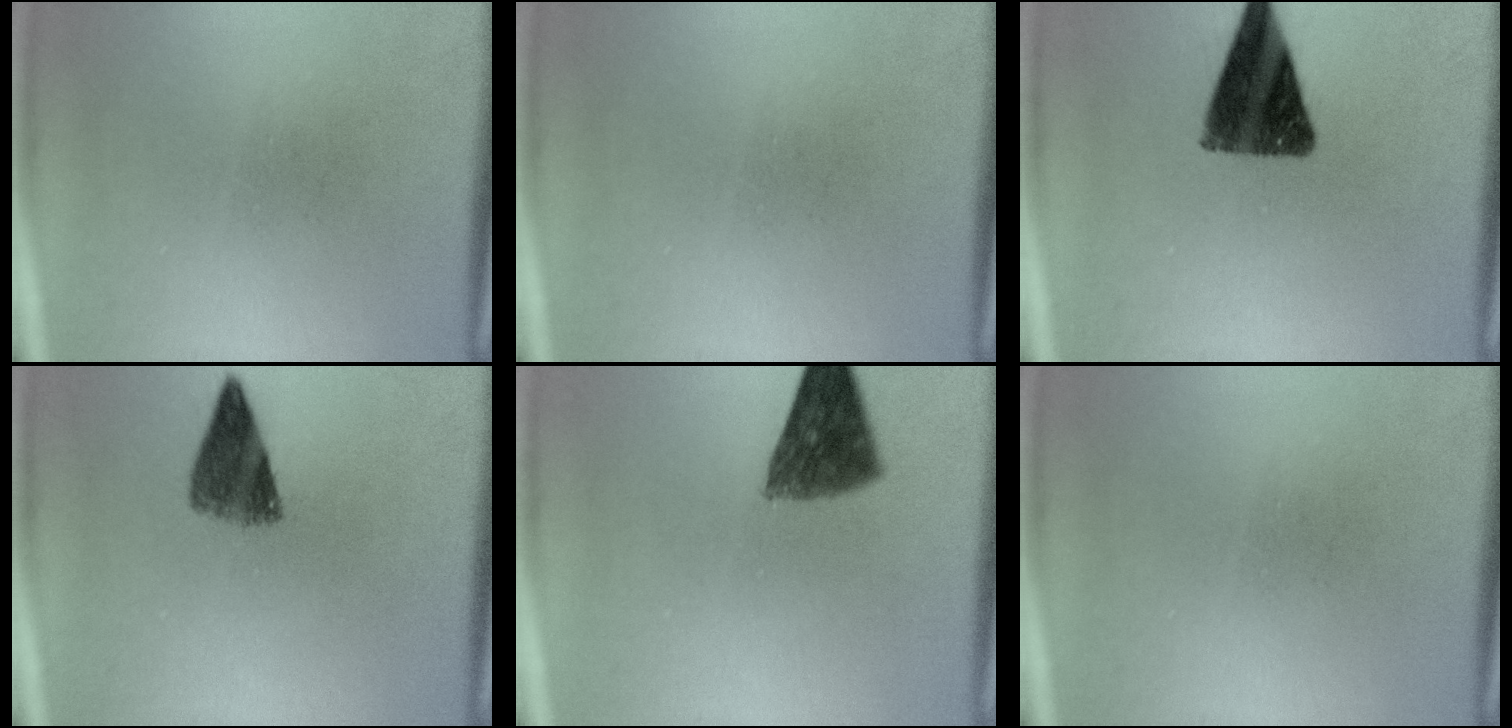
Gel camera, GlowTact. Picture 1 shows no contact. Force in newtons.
{"total": 0.0}
{"total": 12.2}
{"total": 5.7}
{"total": 8.5}
{"total": 0.0}